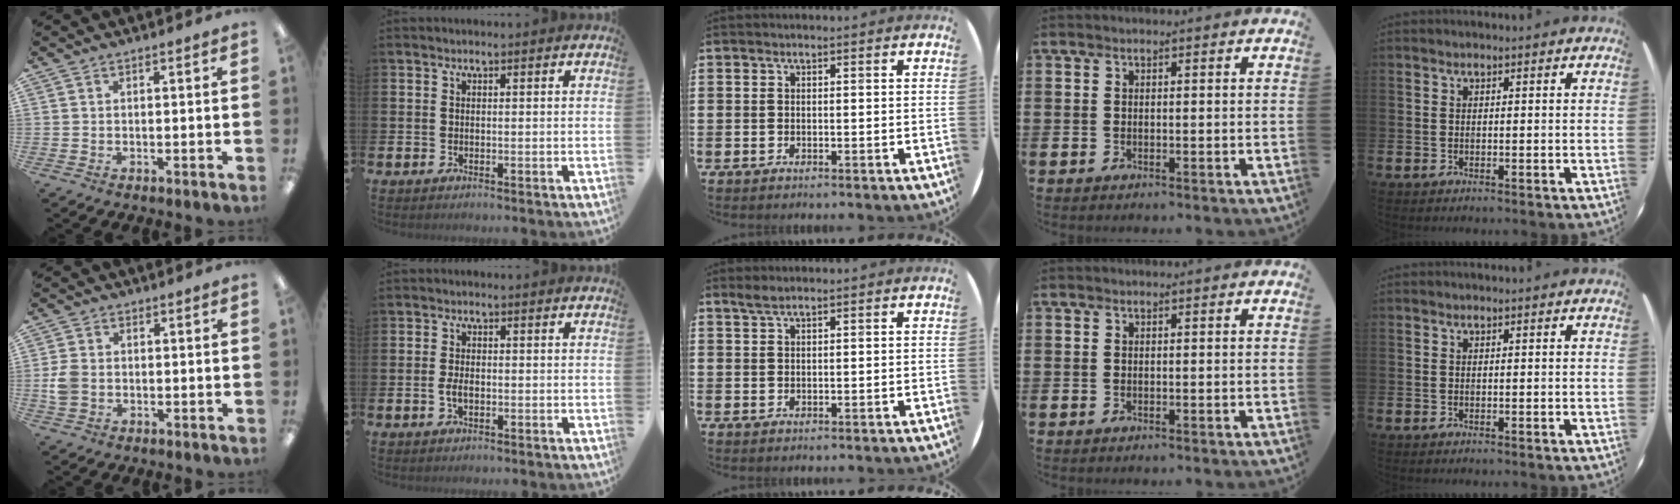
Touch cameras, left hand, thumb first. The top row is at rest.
{"thumb": {"total": 5.0, "force": [-0.6, 4.0, 2.9], "torque": [-0.065, 0.006, -0.010]}, "index": {"total": 2.1, "force": [-0.4, 1.2, 1.7], "torque": [-0.030, 0.002, -0.009]}, "middle": {"total": 1.4, "force": [1.2, 0.2, 0.7], "torque": [-0.015, 0.003, 0.022]}}